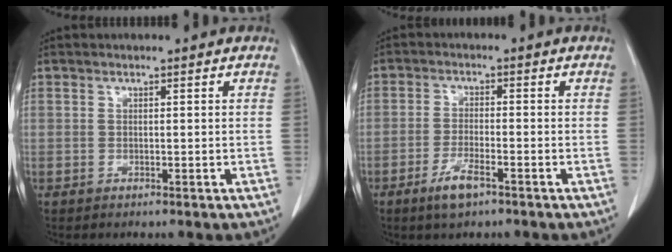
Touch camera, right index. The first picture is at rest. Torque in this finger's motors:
{"motor_torque": [0.50, -0.12, 0.23, 0.05]}